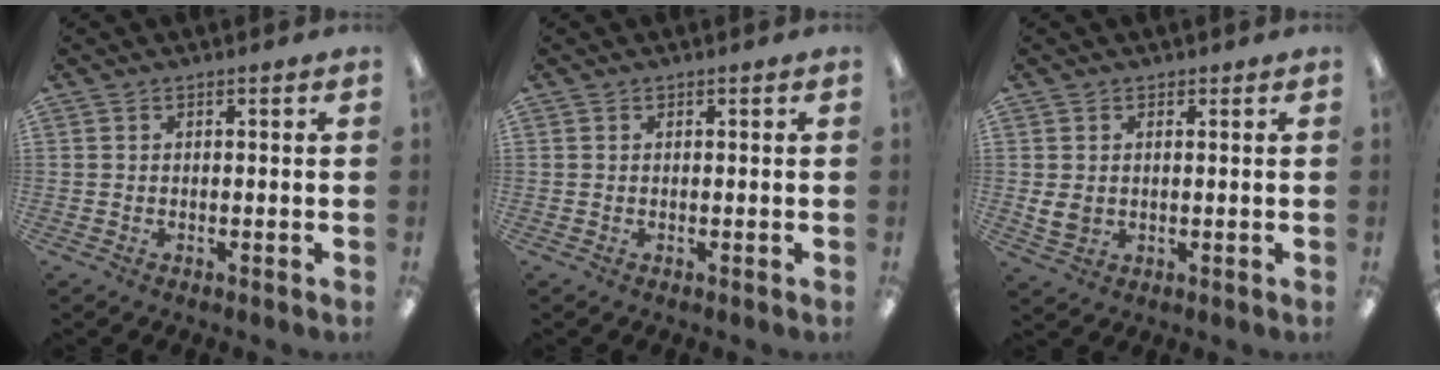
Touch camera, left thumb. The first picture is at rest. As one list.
[{"total": 0.0}, {"total": 4.3, "force": [0.7, 3.6, 2.2], "torque": [-0.039, -0.002, 0.015]}]